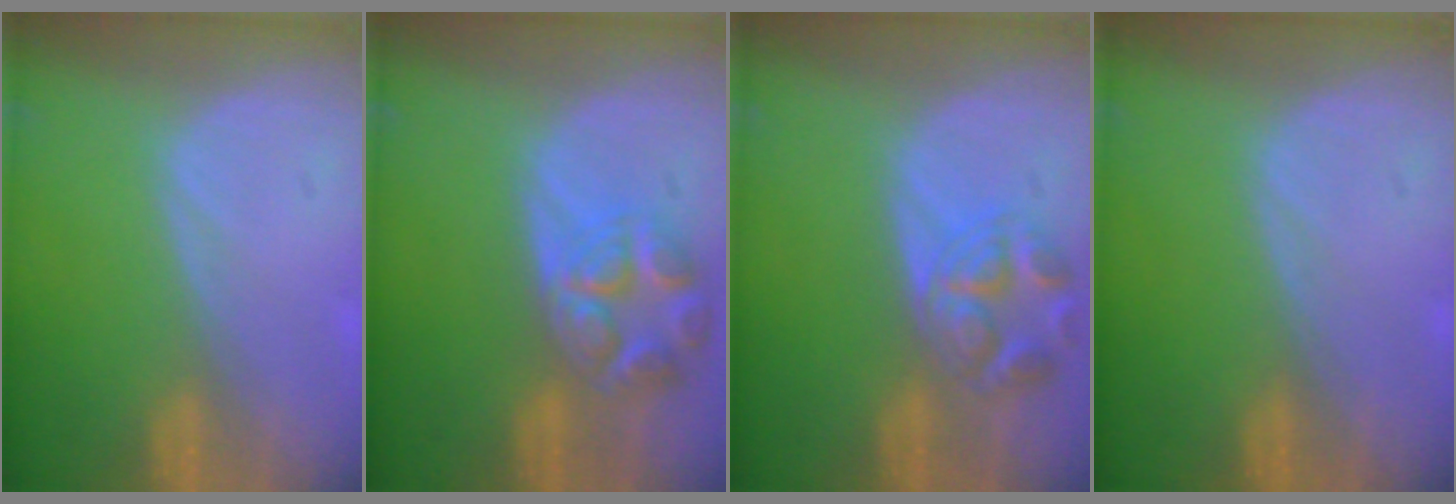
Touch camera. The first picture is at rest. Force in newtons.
{"total": 7.8, "press": 7.0, "slide": 3.5}
{"total": 6.0, "press": 6.0, "slide": 0.4}
{"total": 0.0}